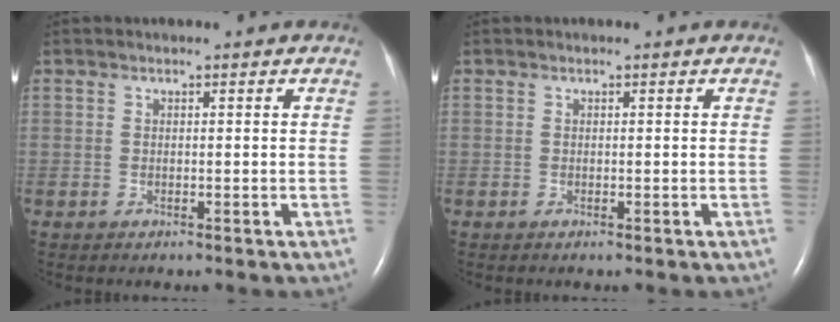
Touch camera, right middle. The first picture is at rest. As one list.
[{"total": 0.0}]